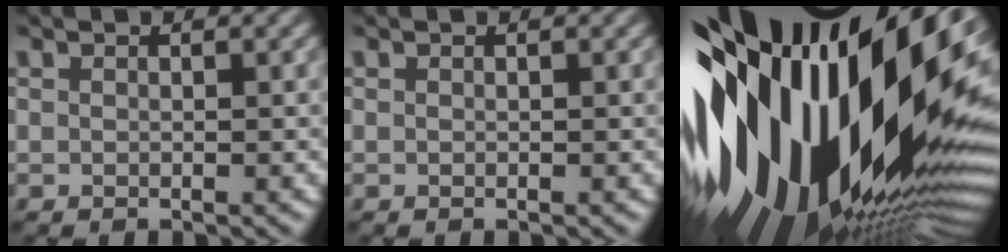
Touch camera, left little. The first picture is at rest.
{"total": 0.0}
{"total": 20.6, "force": [-0.4, 10.1, 18.0], "torque": [-0.305, -0.059, -0.003]}